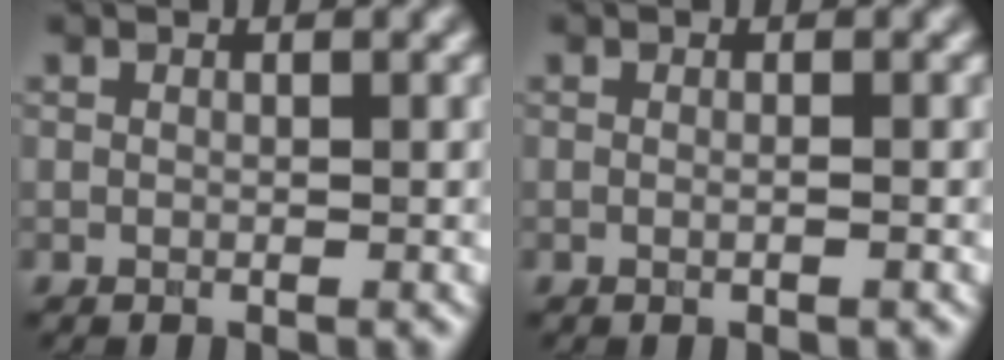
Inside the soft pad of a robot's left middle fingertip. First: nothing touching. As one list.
[{"total": 1.4, "force": [0.1, 0.6, 1.2], "torque": [-0.002, -0.012, -0.008]}]